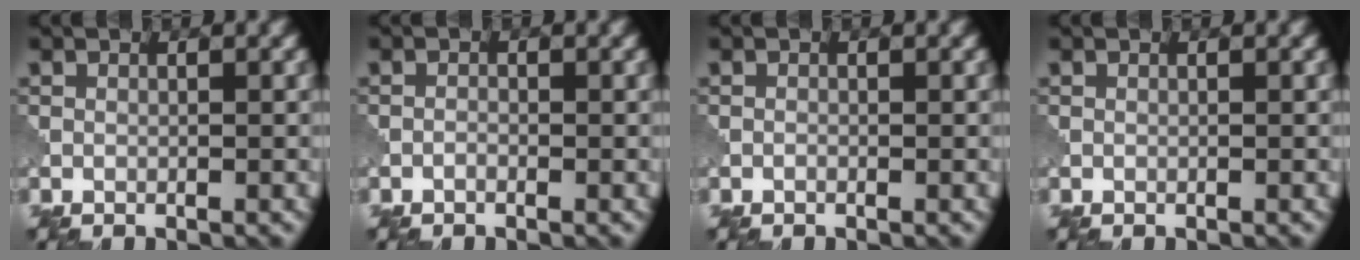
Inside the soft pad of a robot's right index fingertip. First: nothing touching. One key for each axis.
{"total": 0.5, "fx": -0.4, "fy": 0.2, "fz": 0.3, "tx": -0.005, "ty": 0.001, "tz": -0.010}
{"total": 0.0}
{"total": 0.0}